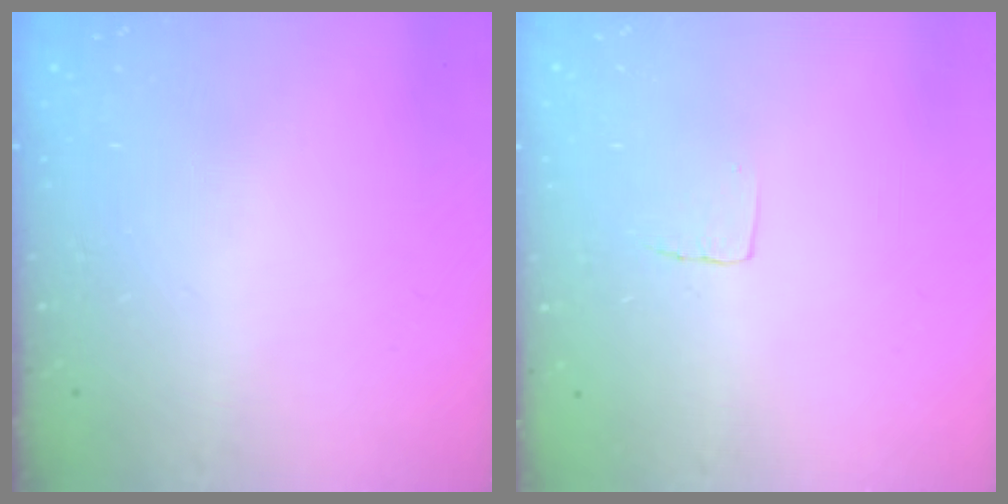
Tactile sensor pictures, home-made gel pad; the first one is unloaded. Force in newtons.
{"total": 4.0, "press": 4.0, "slide": 0.2}